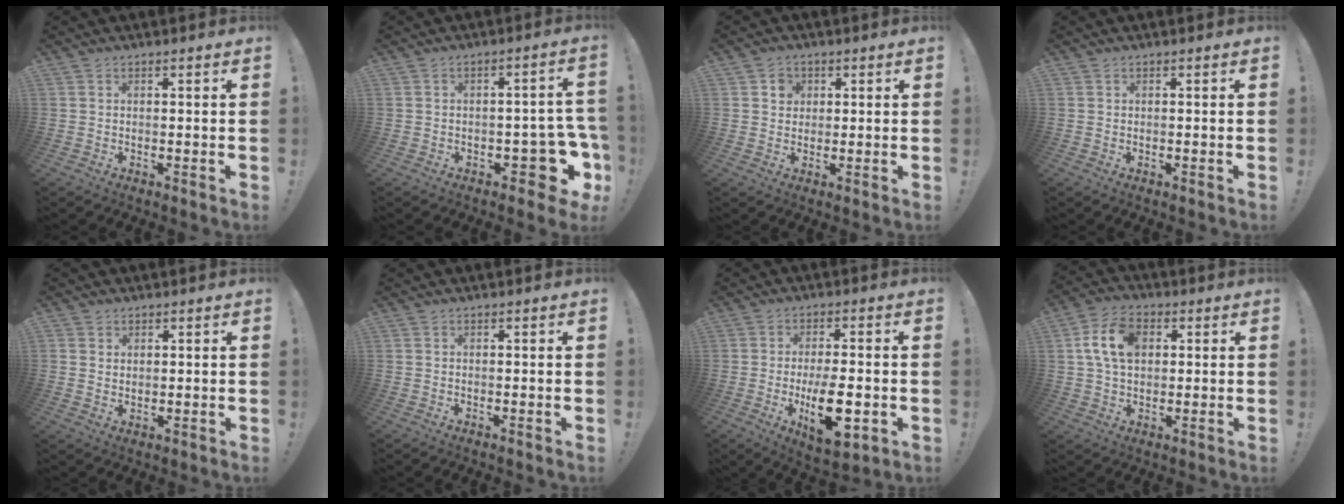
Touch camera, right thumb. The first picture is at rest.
{"total": 10.6, "force": [-4.3, 5.6, 7.9], "torque": [-0.072, 0.028, -0.063]}
{"total": 3.8, "force": [1.3, 3.5, 1.0], "torque": [-0.009, -0.004, 0.021]}
{"total": 0.0}
{"total": 2.2, "force": [1.7, 1.3, 0.5], "torque": [-0.007, -0.008, 0.031]}
{"total": 0.0}
{"total": 13.5, "force": [-3.0, 5.7, 11.9], "torque": [-0.194, -0.001, -0.046]}
{"total": 11.8, "force": [2.8, 8.0, 8.2], "torque": [-0.159, 0.017, 0.055]}